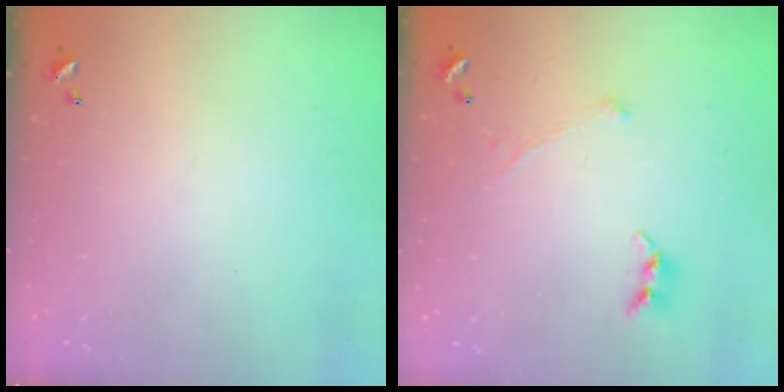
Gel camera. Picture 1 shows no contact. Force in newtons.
{"total": 0.0}